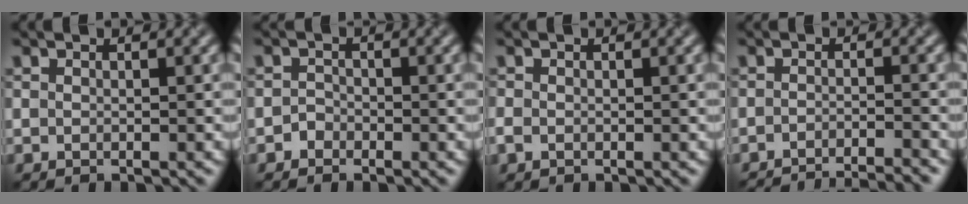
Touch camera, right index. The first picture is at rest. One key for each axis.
{"total": 0.9, "fx": -0.6, "fy": 0.7, "fz": 0.0, "tx": 0.003, "ty": 0.004, "tz": -0.012}
{"total": 0.8, "fx": -0.4, "fy": 0.6, "fz": 0.4, "tx": -0.009, "ty": -0.003, "tz": -0.009}
{"total": 7.4, "fx": -7.0, "fy": 1.1, "fz": 2.1, "tx": -0.017, "ty": -0.001, "tz": -0.096}